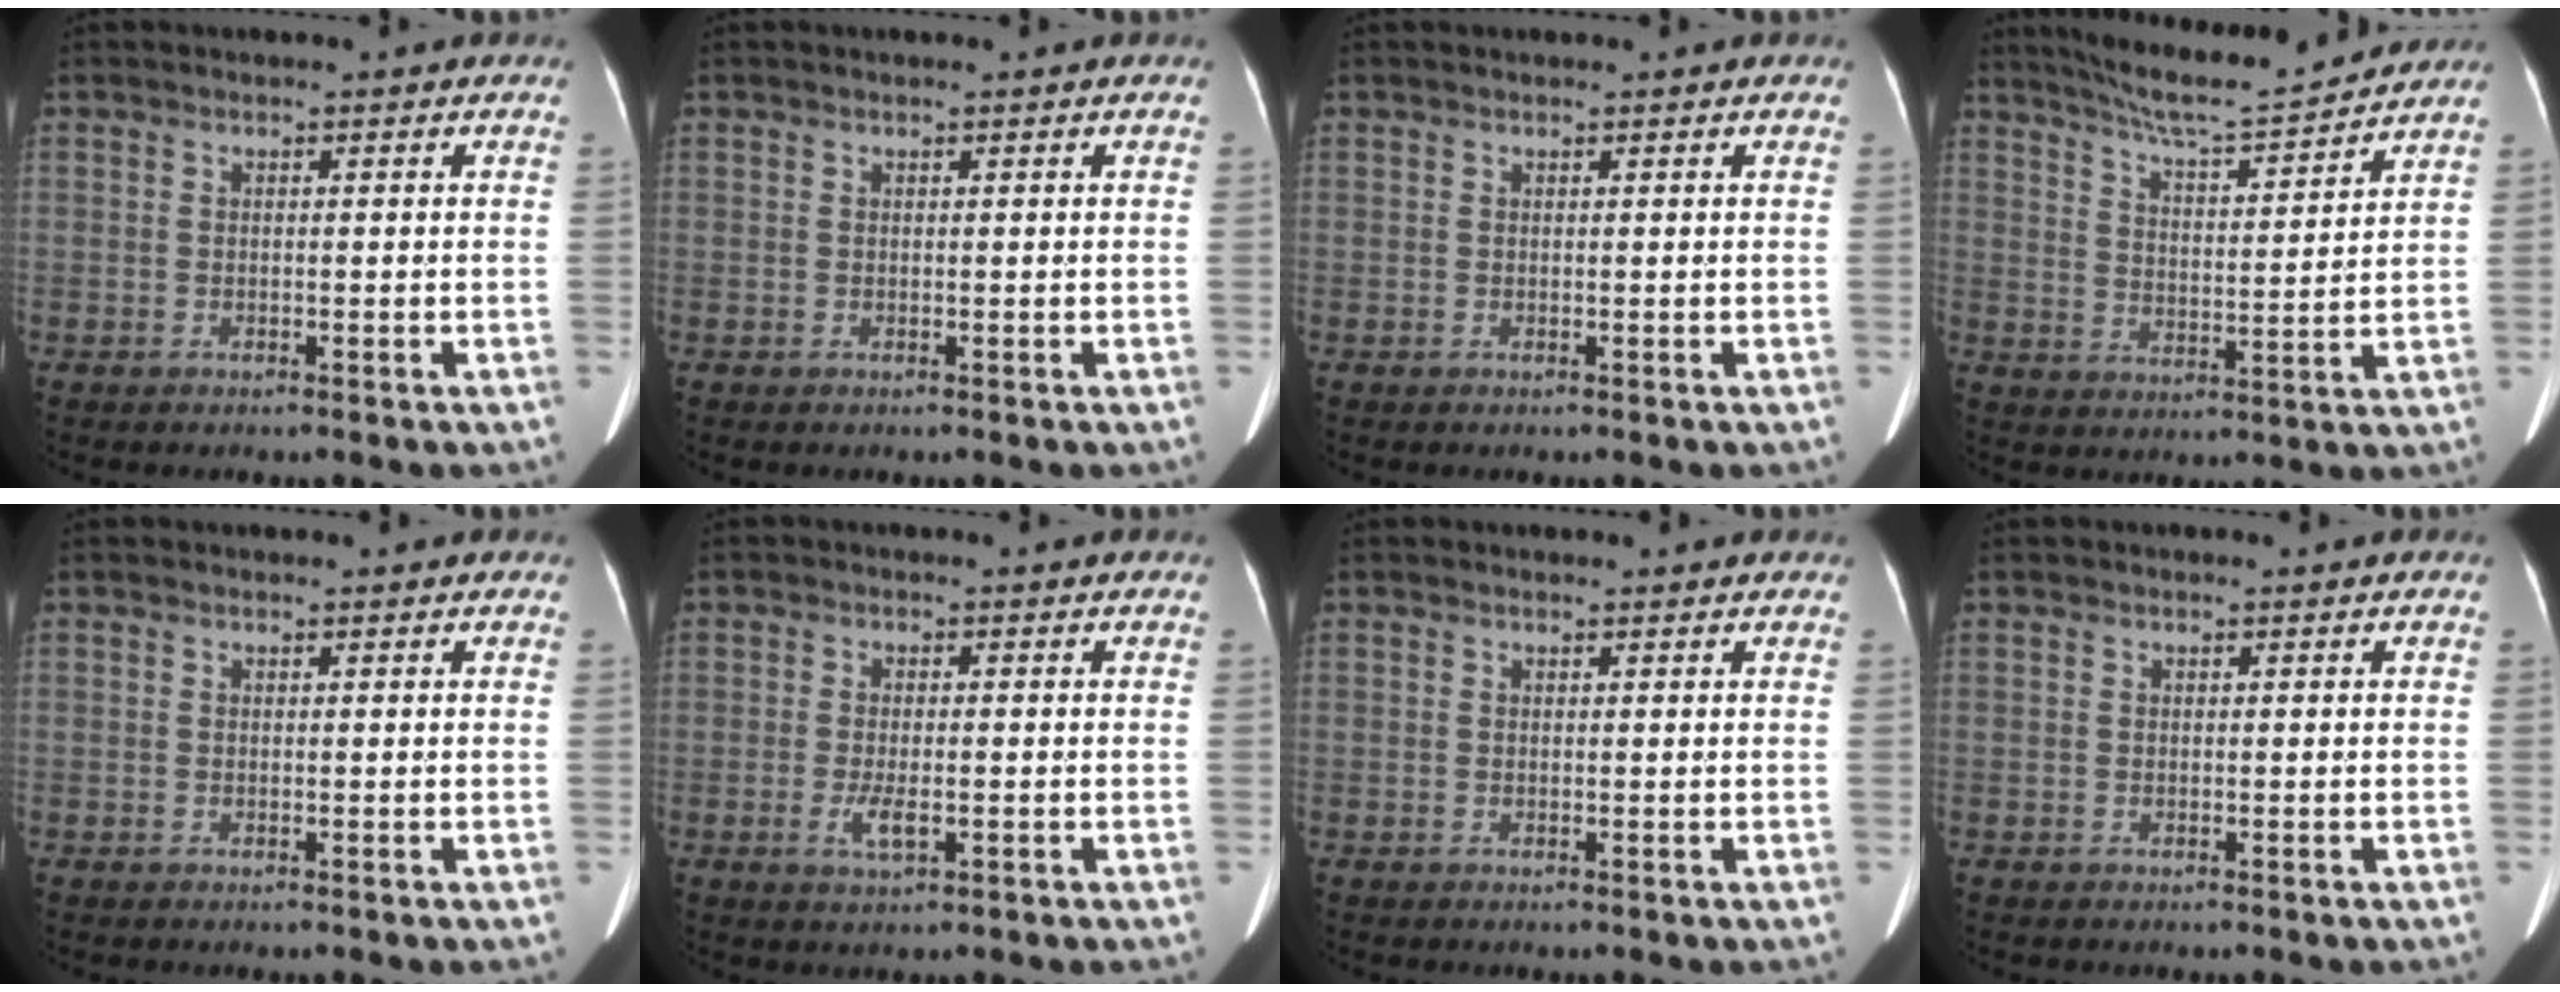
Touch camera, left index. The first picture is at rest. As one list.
[{"total": 0.6, "force": [0.5, 0.0, 0.3], "torque": [-0.007, 0.006, 0.009]}, {"total": 1.3, "force": [1.3, 0.1, 0.4], "torque": [-0.007, 0.018, 0.018]}, {"total": 13.4, "force": [12.4, 0.4, 5.2], "torque": [-0.093, 0.005, 0.193]}, {"total": 1.2, "force": [1.1, 0.2, 0.4], "torque": [-0.009, 0.012, 0.015]}, {"total": 2.7, "force": [-0.6, 0.8, 2.5], "torque": [-0.049, -0.003, -0.008]}, {"total": 2.1, "force": [2.0, 0.4, 0.7], "torque": [-0.012, 0.014, 0.022]}, {"total": 0.0}]